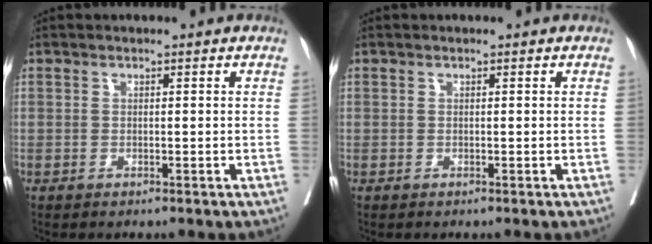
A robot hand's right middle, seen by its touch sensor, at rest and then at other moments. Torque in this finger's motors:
{"motor_torque": [-0.19, 0.05, 0.00, 0.00]}